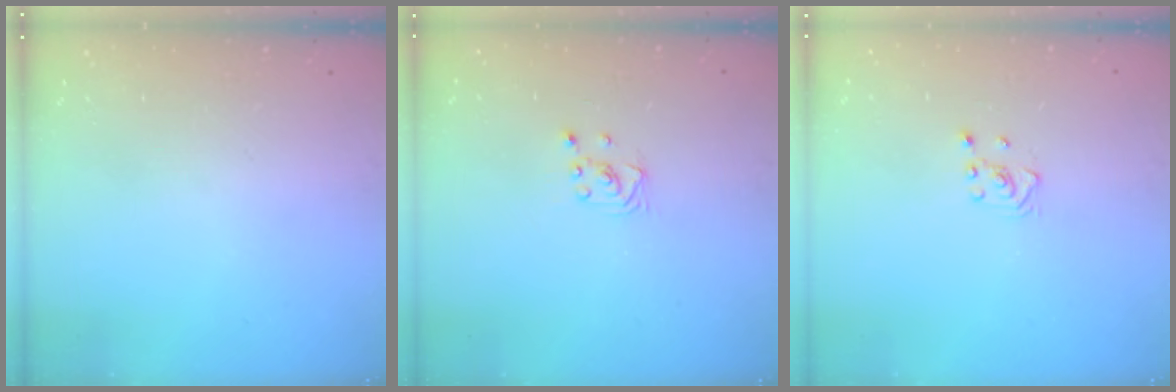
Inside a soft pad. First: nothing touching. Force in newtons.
{"total": 2.0, "press": 2.0, "slide": 0.1}
{"total": 2.8, "press": 2.6, "slide": 1.1}